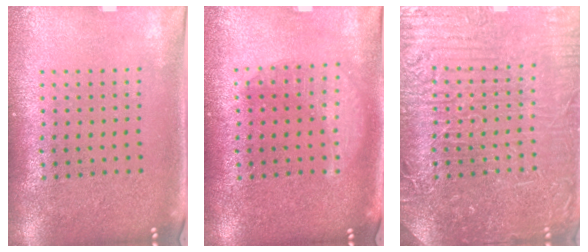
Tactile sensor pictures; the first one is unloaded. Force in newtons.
{"total": 2.2, "press": 2.2, "slide": 0.3}
{"total": 7.8, "press": 7.7, "slide": 1.0}